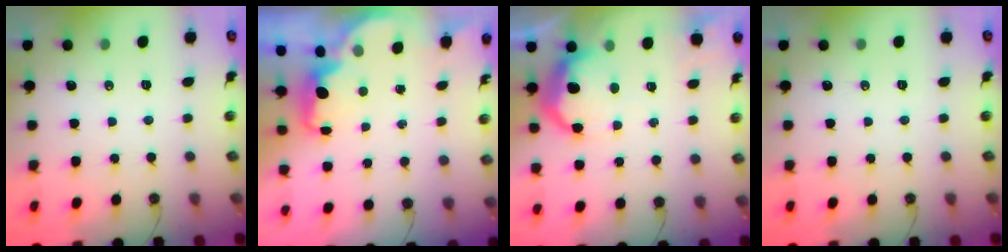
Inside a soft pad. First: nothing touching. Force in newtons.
{"total": 1.7, "press": 1.6, "slide": 0.7}
{"total": 11.3, "press": 11.2, "slide": 0.7}
{"total": 0.0}